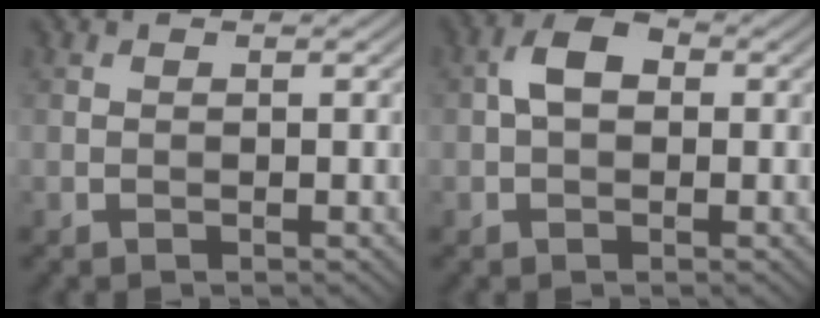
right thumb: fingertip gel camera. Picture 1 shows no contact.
{"total": 3.7, "force": [0.1, 2.5, 2.8], "torque": [-0.057, 0.009, -0.008]}